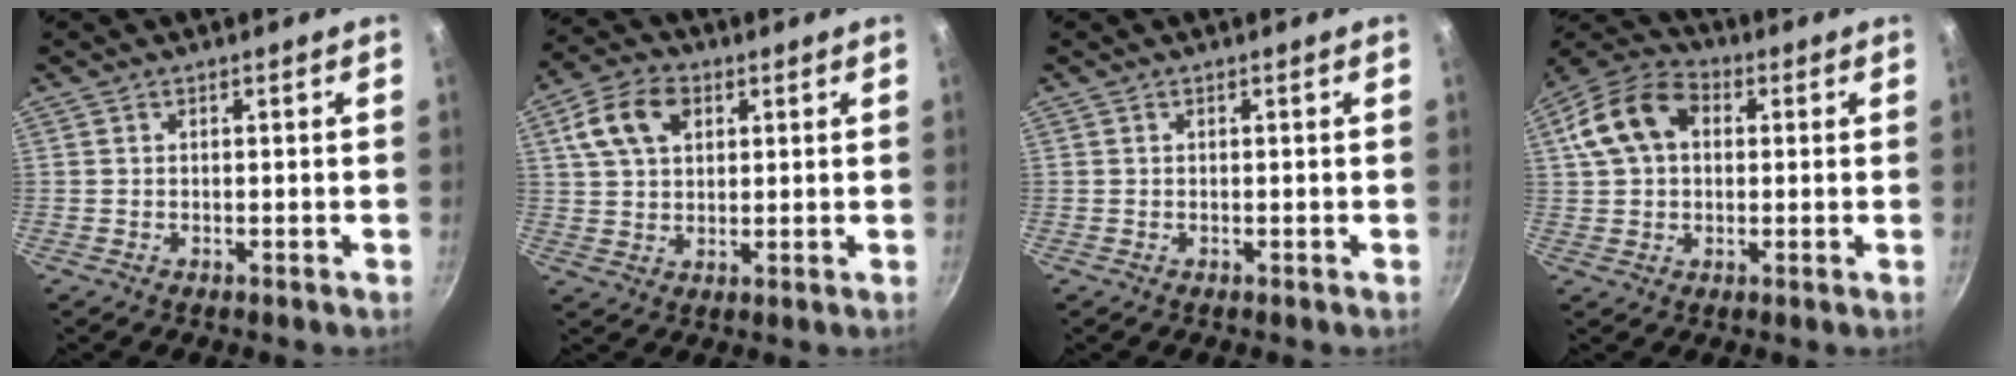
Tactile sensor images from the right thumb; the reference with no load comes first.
{"total": 9.9, "force": [3.6, 6.6, 6.5], "torque": [-0.110, 0.005, 0.062]}
{"total": 0.0}
{"total": 12.6, "force": [2.7, 8.9, 8.5], "torque": [-0.152, 0.026, 0.039]}